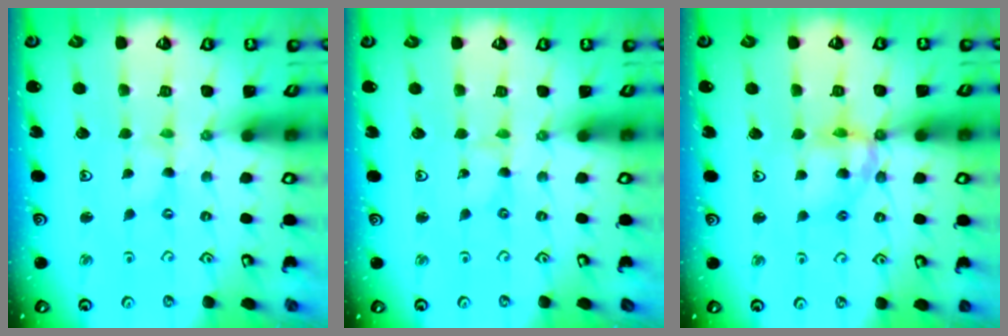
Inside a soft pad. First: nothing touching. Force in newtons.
{"total": 0.0}
{"total": 11.3, "press": 11.2, "slide": 1.3}